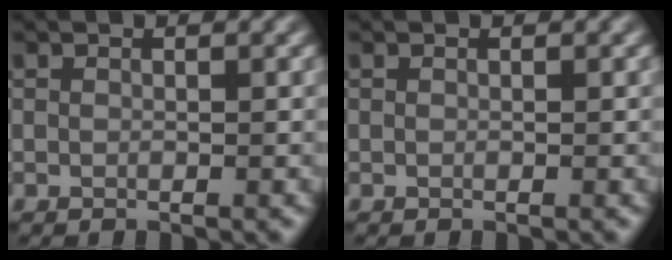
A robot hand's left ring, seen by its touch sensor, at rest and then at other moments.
{"total": 0.0}